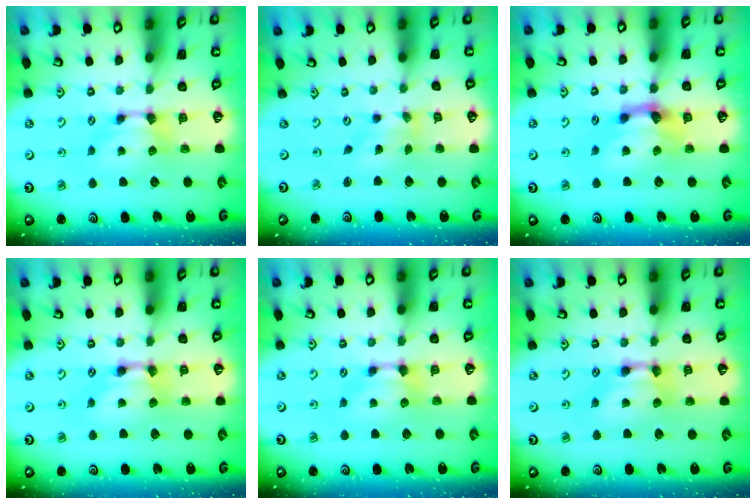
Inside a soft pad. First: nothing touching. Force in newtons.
{"total": 1.6, "press": 0.9, "slide": 1.4}
{"total": 2.8, "press": 2.4, "slide": 1.5}
{"total": 2.0, "press": 2.0, "slide": 0.1}
{"total": 0.0}
{"total": 2.2, "press": 2.2, "slide": 0.1}